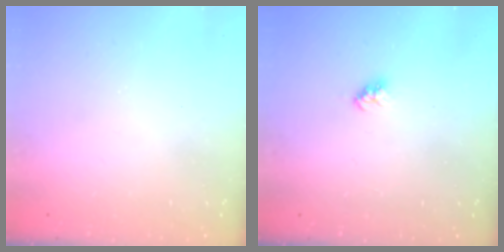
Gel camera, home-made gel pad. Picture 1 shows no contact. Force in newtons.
{"total": 3.0, "press": 3.0, "slide": 0.3}